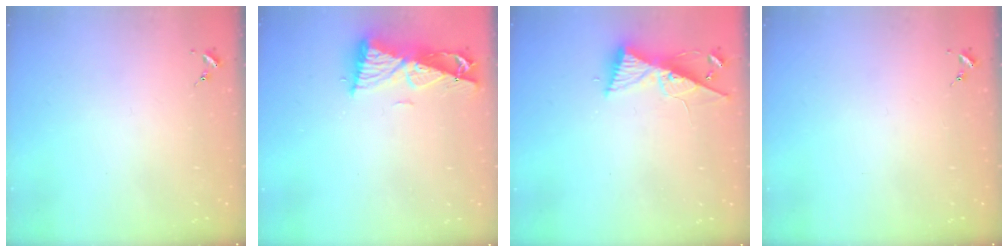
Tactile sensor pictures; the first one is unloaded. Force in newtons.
{"total": 9.3, "press": 9.2, "slide": 1.3}
{"total": 9.6, "press": 9.6, "slide": 0.4}
{"total": 0.0}